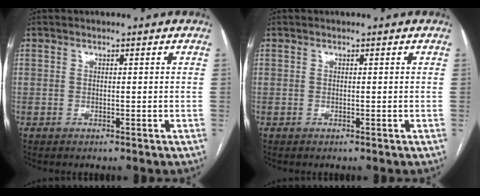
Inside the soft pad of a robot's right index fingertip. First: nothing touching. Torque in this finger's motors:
{"motor_torque": [0.00, 0.00, 0.00, 0.00]}